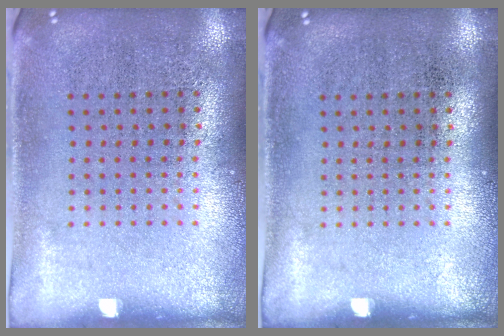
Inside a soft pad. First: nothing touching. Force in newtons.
{"total": 0.0}